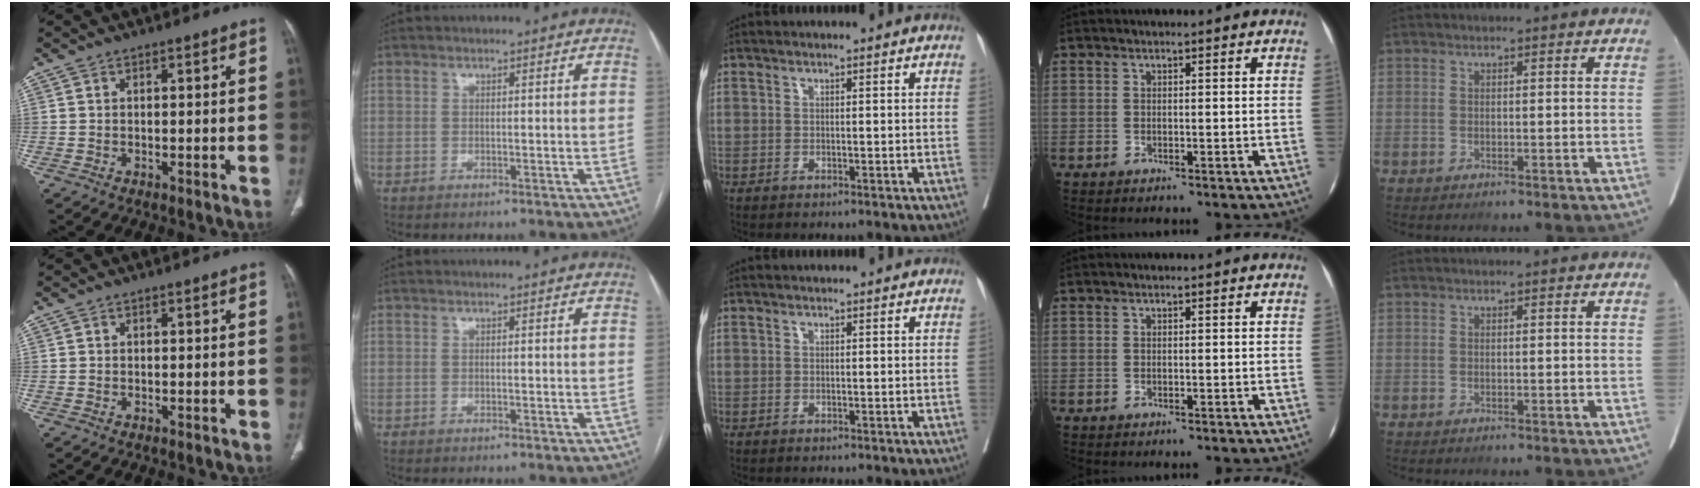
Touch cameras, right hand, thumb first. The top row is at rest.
{}